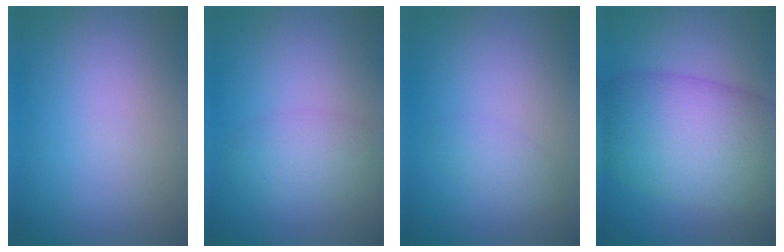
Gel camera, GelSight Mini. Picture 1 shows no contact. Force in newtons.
{"total": 2.7, "press": 2.7, "slide": 0.2}
{"total": 1.3, "press": 1.3, "slide": 0.1}
{"total": 11.6, "press": 11.6, "slide": 0.8}